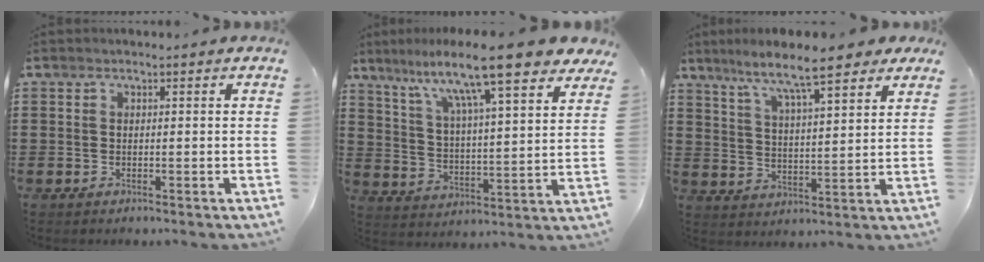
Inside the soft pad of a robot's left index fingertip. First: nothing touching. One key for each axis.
{"total": 13.0, "fx": 10.2, "fy": 1.1, "fz": 7.9, "tx": -0.162, "ty": -0.055, "tz": 0.164}
{"total": 8.6, "fx": 7.1, "fy": 1.0, "fz": 4.7, "tx": -0.108, "ty": -0.030, "tz": 0.118}